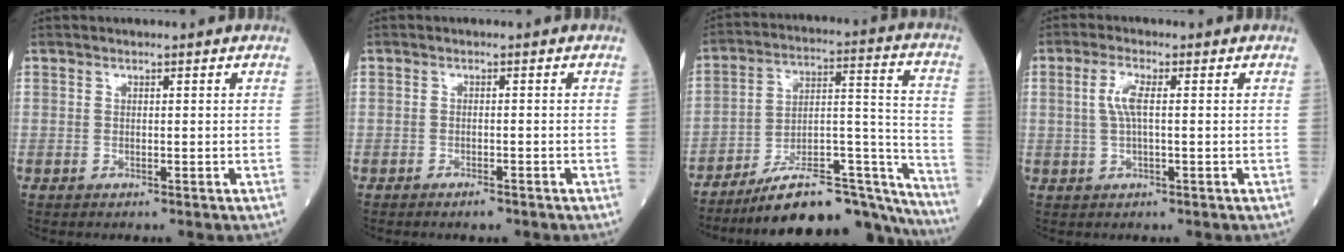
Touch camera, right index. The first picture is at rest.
{"total": 1.4, "force": [-1.2, 0.2, 0.8], "torque": [-0.015, -0.001, -0.016]}
{"total": 23.4, "force": [-20.8, 4.0, 9.8], "torque": [-0.095, 0.043, -0.311]}
{"total": 3.4, "force": [0.5, 0.7, 3.3], "torque": [-0.074, 0.007, 0.010]}